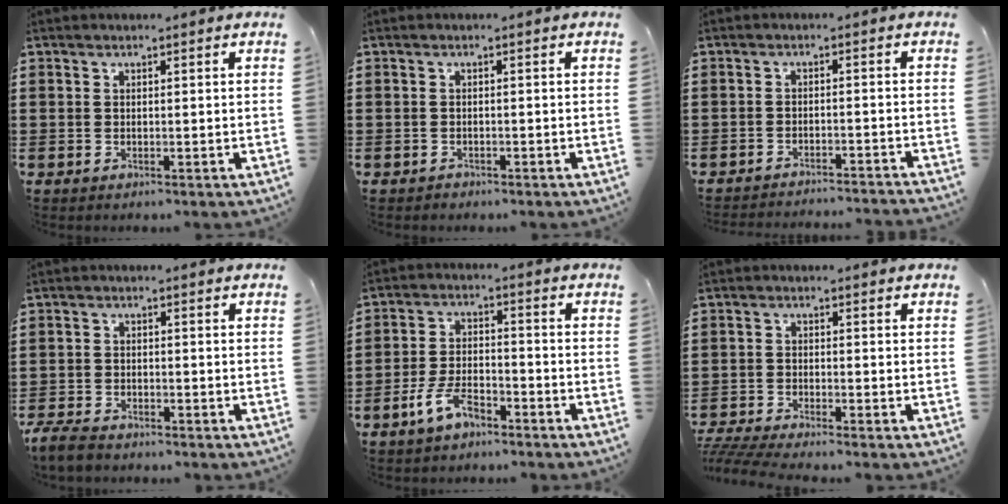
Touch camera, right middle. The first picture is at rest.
{"total": 0.9, "force": [-0.8, 0.4, 0.0], "torque": [-0.001, 0.003, -0.018]}
{"total": 2.5, "force": [-2.5, -0.3, 0.1], "torque": [-0.006, -0.001, -0.052]}
{"total": 3.3, "force": [-3.0, 0.9, 1.0], "torque": [-0.039, -0.006, -0.066]}
{"total": 6.0, "force": [-4.2, 2.2, 3.6], "torque": [-0.078, 0.008, -0.081]}
{"total": 3.4, "force": [-3.3, -0.1, 1.1], "torque": [-0.041, -0.013, -0.072]}